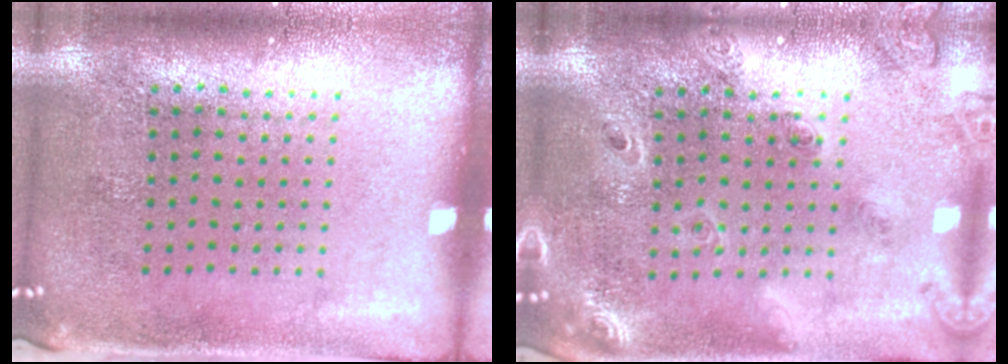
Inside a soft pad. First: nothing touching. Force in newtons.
{"total": 1.7, "press": 1.6, "slide": 0.6}